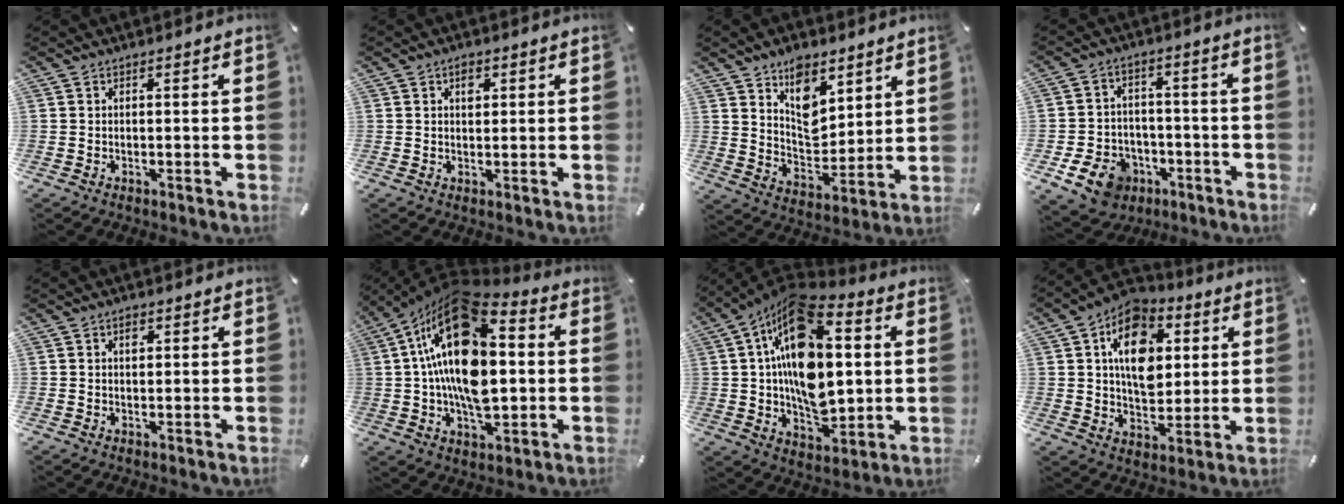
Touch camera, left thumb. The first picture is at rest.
{"total": 2.5, "force": [0.9, 1.7, 1.6], "torque": [-0.011, -0.004, 0.010]}
{"total": 10.7, "force": [7.1, 6.4, 4.7], "torque": [-0.073, -0.047, 0.131]}
{"total": 10.4, "force": [-5.1, 7.9, 4.4], "torque": [-0.087, 0.040, -0.088]}
{"total": 1.7, "force": [0.6, 1.1, 1.2], "torque": [-0.010, -0.002, 0.007]}
{"total": 24.3, "force": [3.7, 13.7, 19.7], "torque": [-0.375, -0.024, 0.058]}
{"total": 21.6, "force": [4.1, 13.1, 16.6], "torque": [-0.321, -0.020, 0.063]}
{"total": 15.4, "force": [4.5, 11.2, 9.6], "torque": [-0.144, -0.008, 0.084]}